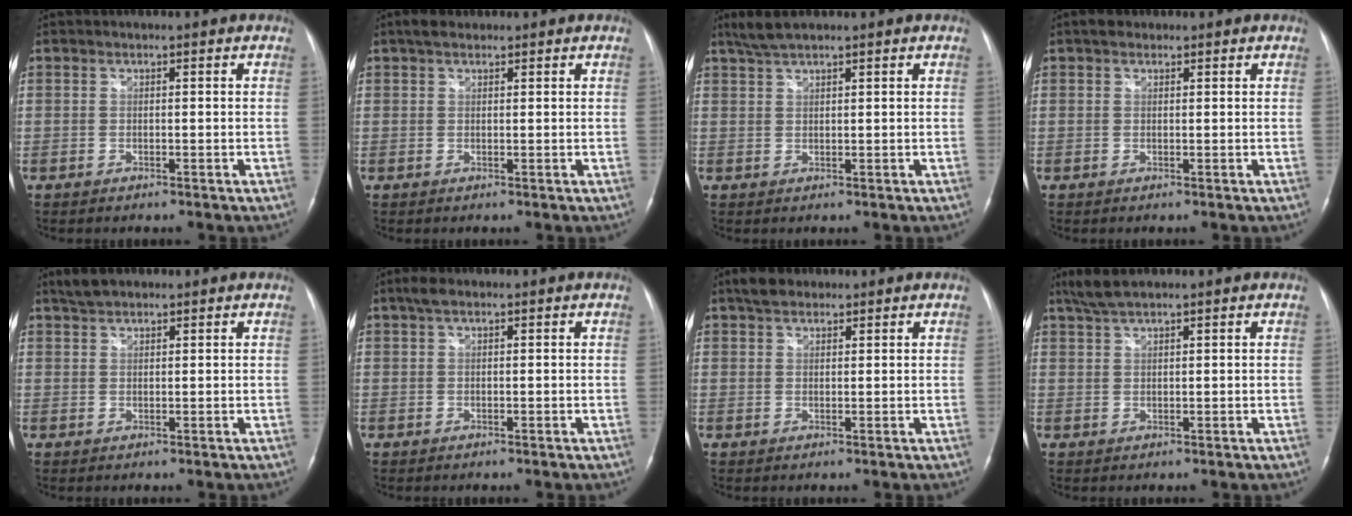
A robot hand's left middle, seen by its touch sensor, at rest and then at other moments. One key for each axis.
{"total": 2.3, "fx": 1.8, "fy": 1.0, "fz": 1.0, "tx": -0.023, "ty": 0.015, "tz": 0.028}
{"total": 3.6, "fx": 3.0, "fy": 0.3, "fz": 1.9, "tx": -0.048, "ty": 0.010, "tz": 0.063}
{"total": 1.5, "fx": 1.1, "fy": 1.0, "fz": 0.4, "tx": -0.012, "ty": 0.011, "tz": 0.015}
{"total": 2.9, "fx": 2.5, "fy": 1.0, "fz": 1.2, "tx": -0.028, "ty": 0.011, "tz": 0.047}
{"total": 2.0, "fx": 1.4, "fy": 0.7, "fz": 1.4, "tx": -0.031, "ty": 0.018, "tz": 0.026}
{"total": 3.4, "fx": 2.6, "fy": 1.7, "fz": 1.3, "tx": -0.031, "ty": 0.016, "tz": 0.045}
{"total": 3.7, "fx": 3.1, "fy": 0.4, "fz": 2.0, "tx": -0.051, "ty": 0.011, "tz": 0.065}